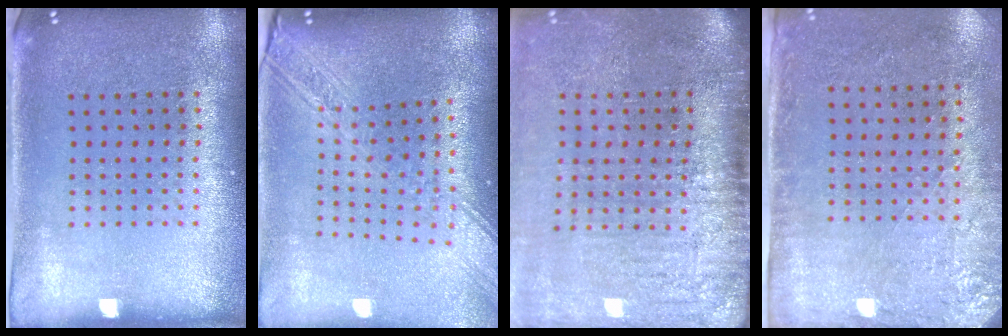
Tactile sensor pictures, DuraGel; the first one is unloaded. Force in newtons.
{"total": 2.7, "press": 2.1, "slide": 1.7}
{"total": 4.7, "press": 3.8, "slide": 2.6}
{"total": 2.8, "press": 2.3, "slide": 1.6}